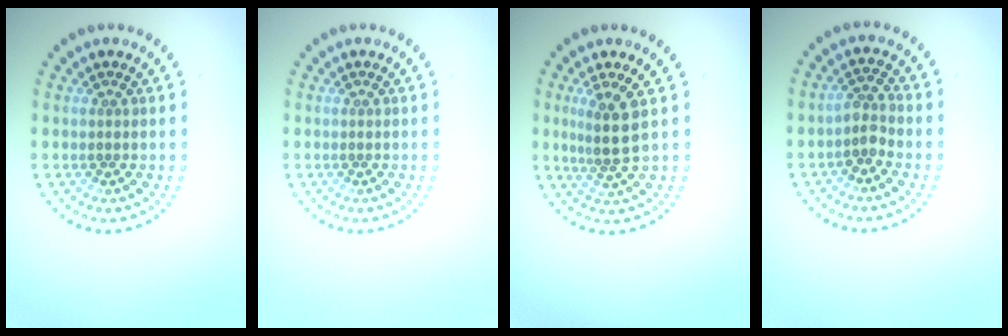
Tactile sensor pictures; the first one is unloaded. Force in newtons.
{"total": 0.0}
{"total": 2.9, "press": 2.3, "slide": 1.8}
{"total": 1.8, "press": 1.4, "slide": 1.1}